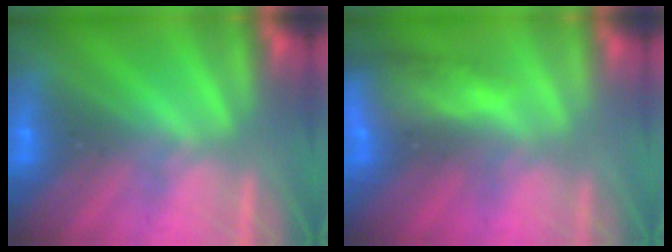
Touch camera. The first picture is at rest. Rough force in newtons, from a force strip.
{"total": 6.8}